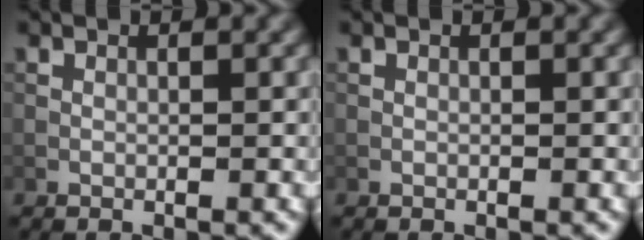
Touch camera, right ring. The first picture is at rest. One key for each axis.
{"total": 0.0}